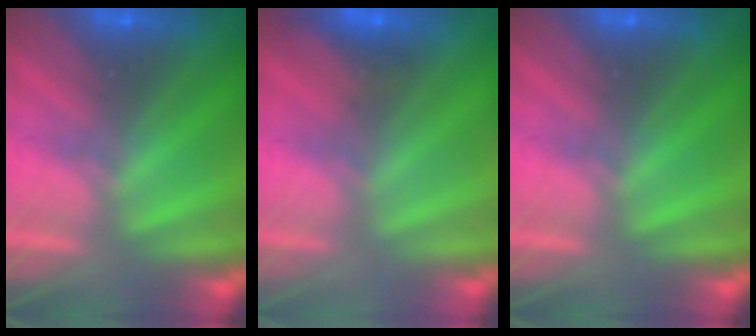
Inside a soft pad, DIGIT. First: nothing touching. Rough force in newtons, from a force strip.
{"total": 2.4}
{"total": 0.0}